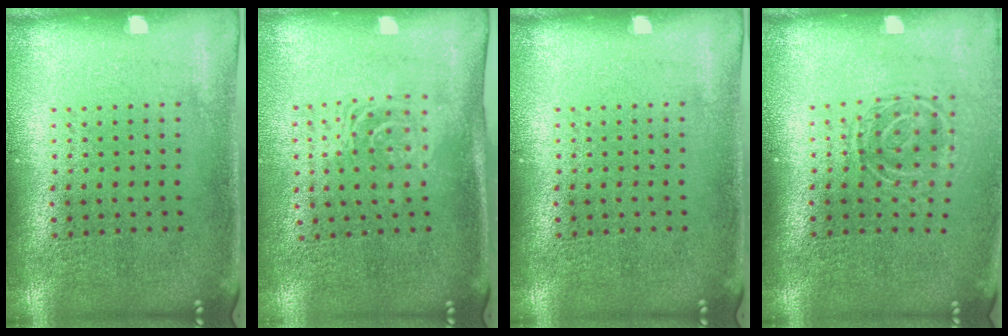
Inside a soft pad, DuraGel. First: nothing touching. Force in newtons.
{"total": 1.6, "press": 1.3, "slide": 1.0}
{"total": 0.0}
{"total": 1.6, "press": 1.1, "slide": 1.2}